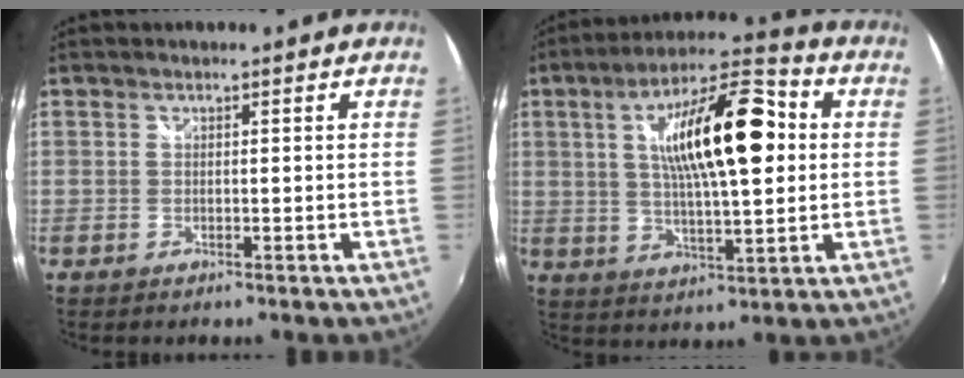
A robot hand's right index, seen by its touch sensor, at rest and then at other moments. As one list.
[{"total": 17.9, "force": [3.4, 5.6, 16.7], "torque": [-0.281, 0.025, 0.053]}]